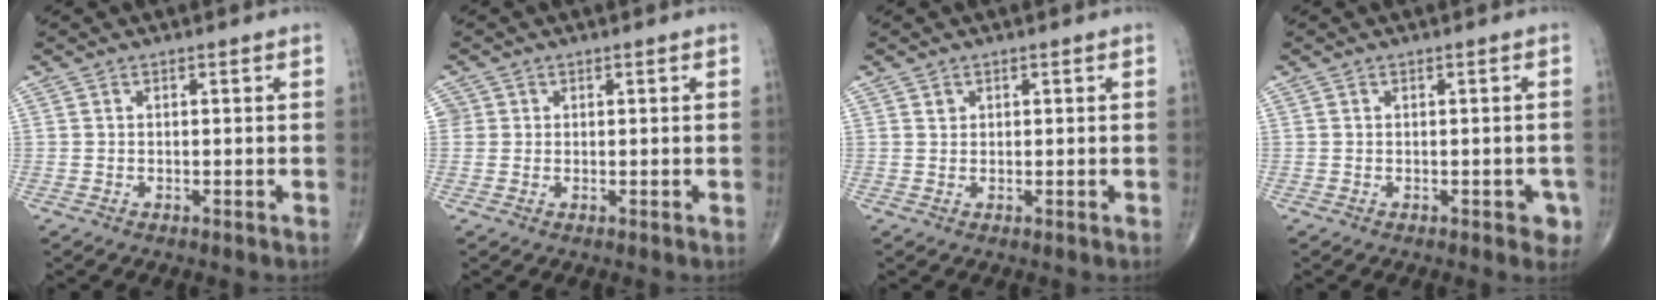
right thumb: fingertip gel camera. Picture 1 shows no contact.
{"total": 1.8, "force": [0.3, 1.8, 0.2], "torque": [0.011, 0.003, 0.002]}
{"total": 0.9, "force": [0.5, 0.7, 0.2], "torque": [0.004, -0.003, 0.008]}
{"total": 2.6, "force": [-1.0, 1.5, 1.8], "torque": [-0.004, 0.004, -0.011]}